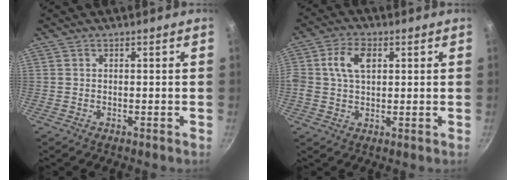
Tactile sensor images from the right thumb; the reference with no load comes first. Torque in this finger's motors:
{"motor_torque": [-0.23, 0.59, 0.95, -0.36, 0.28]}